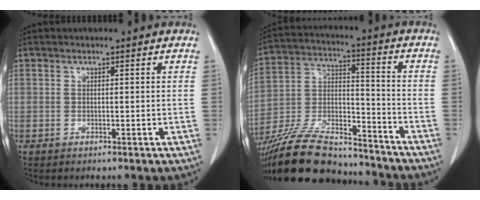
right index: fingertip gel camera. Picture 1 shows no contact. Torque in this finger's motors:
{"motor_torque": [0.62, -0.61, 0.02, -0.21]}